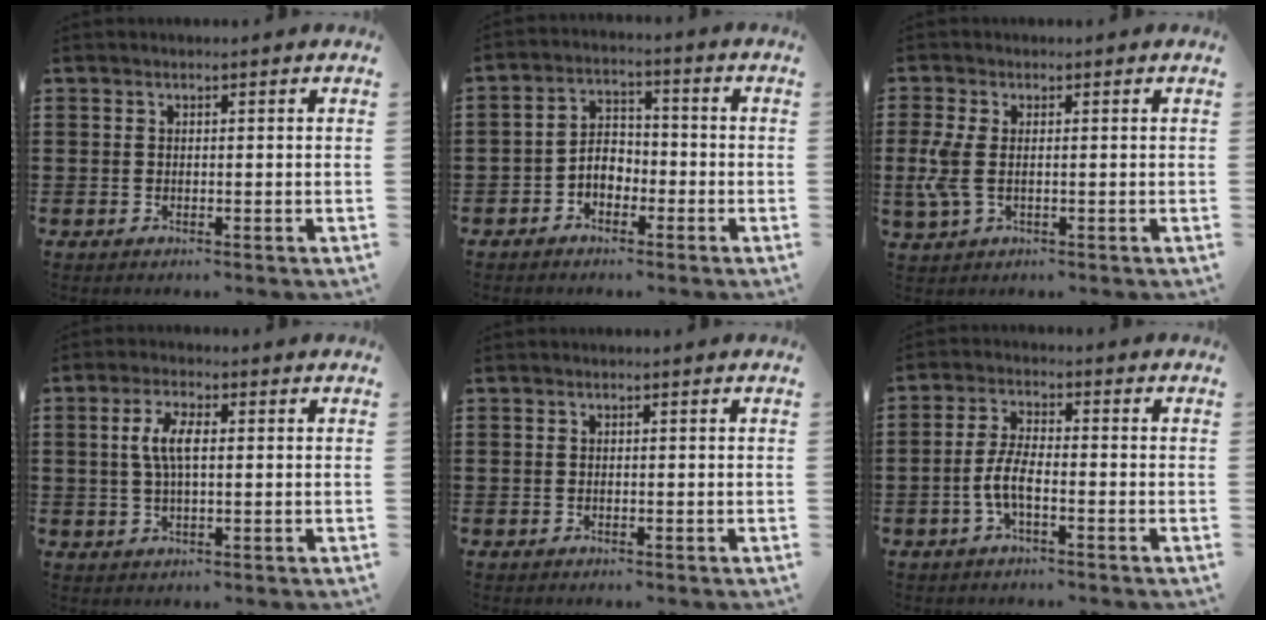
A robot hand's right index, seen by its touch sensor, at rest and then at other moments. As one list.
[{"total": 3.7, "force": [-2.1, 2.6, 1.8], "torque": [-0.045, 0.008, -0.044]}, {"total": 4.7, "force": [-0.2, 2.3, 4.1], "torque": [-0.112, -0.009, -0.012]}, {"total": 5.3, "force": [0.6, 2.0, 4.9], "torque": [-0.112, 0.003, 0.002]}, {"total": 0.0}, {"total": 4.9, "force": [-1.9, 1.4, 4.3], "torque": [-0.107, -0.006, -0.045]}]